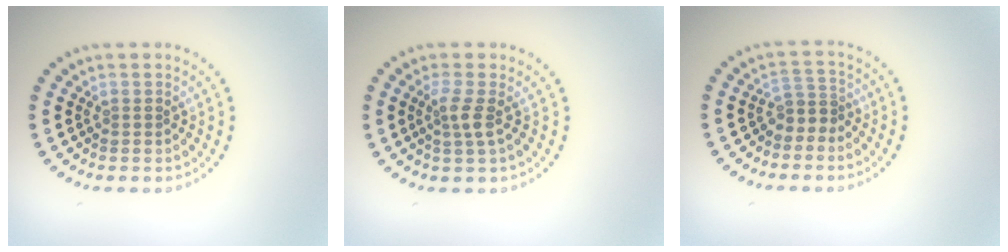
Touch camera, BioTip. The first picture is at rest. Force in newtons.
{"total": 1.8, "press": 1.4, "slide": 1.2}
{"total": 1.9, "press": 1.2, "slide": 1.4}